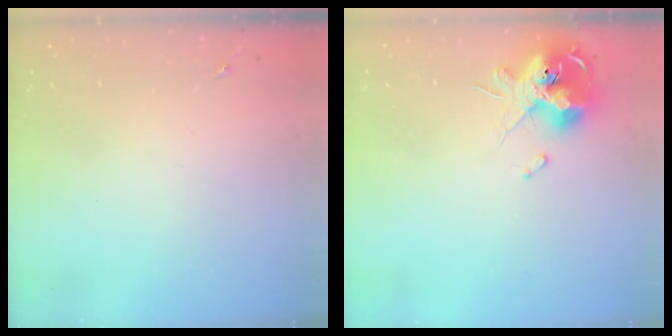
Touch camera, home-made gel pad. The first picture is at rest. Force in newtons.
{"total": 13.9, "press": 13.8, "slide": 1.9}